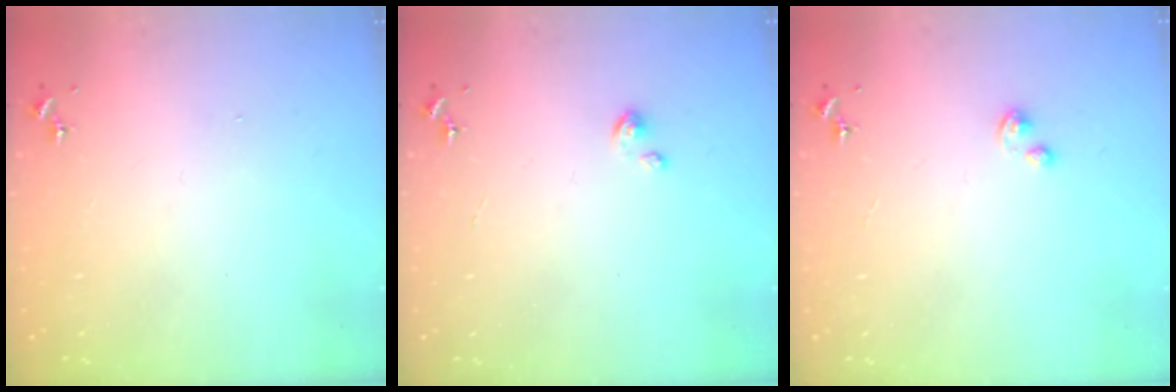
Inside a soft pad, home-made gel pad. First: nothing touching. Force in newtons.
{"total": 2.7, "press": 2.7, "slide": 0.2}
{"total": 2.1, "press": 2.0, "slide": 0.5}